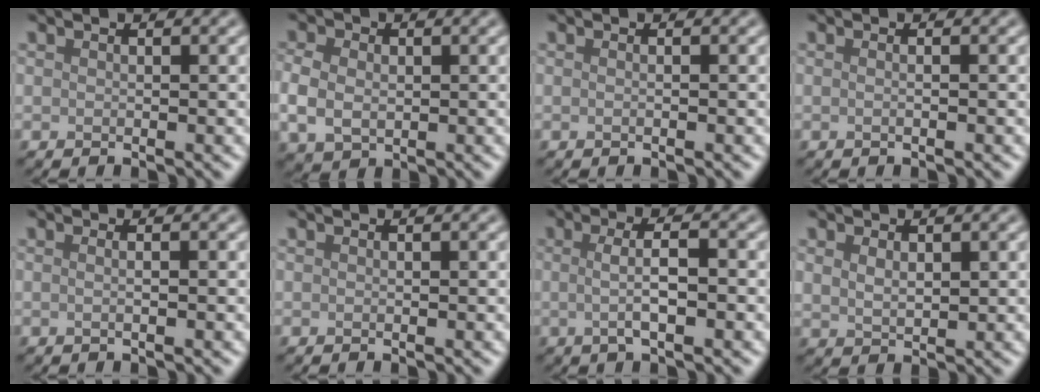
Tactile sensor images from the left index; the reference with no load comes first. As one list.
[{"total": 3.6, "force": [-0.1, 2.8, 2.3], "torque": [-0.051, -0.001, -0.003]}, {"total": 0.7, "force": [0.0, 0.3, 0.6], "torque": [-0.008, -0.004, -0.005]}, {"total": 1.3, "force": [0.2, 0.6, 1.1], "torque": [-0.002, -0.009, -0.010]}, {"total": 1.8, "force": [0.4, 0.9, 1.5], "torque": [-0.001, -0.004, -0.017]}, {"total": 0.0}, {"total": 3.5, "force": [-0.1, 0.8, 3.4], "torque": [-0.058, 0.000, -0.002]}, {"total": 1.7, "force": [0.7, 1.0, 1.2], "torque": [-0.025, -0.002, 0.018]}]